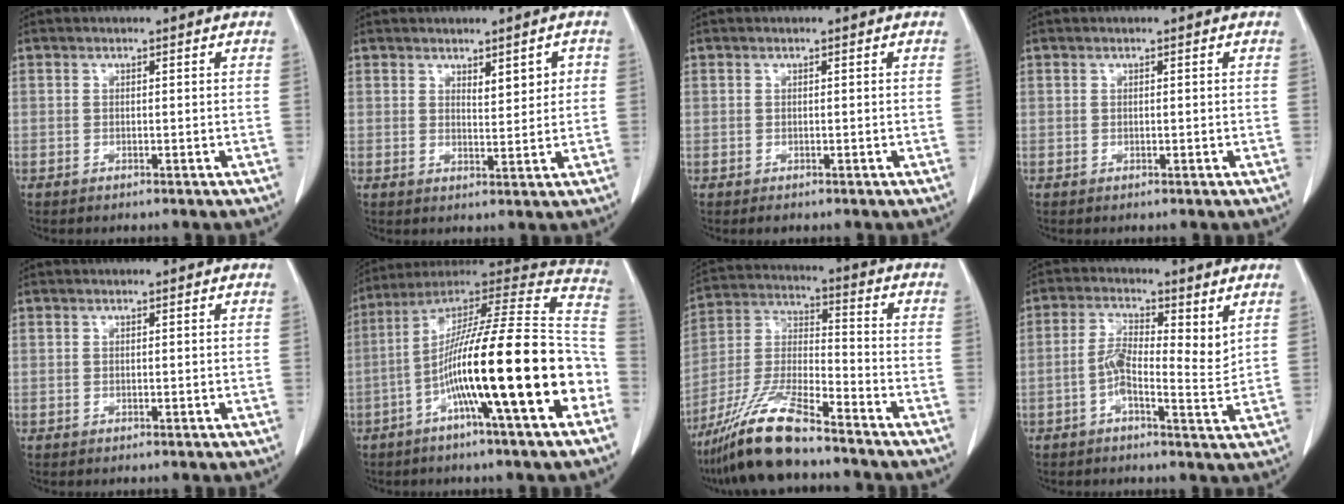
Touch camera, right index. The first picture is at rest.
{"total": 3.4, "force": [1.3, 1.3, 2.8], "torque": [-0.041, 0.002, 0.025]}
{"total": 0.7, "force": [-0.5, 0.5, 0.2], "torque": [-0.004, 0.003, -0.005]}
{"total": 0.0}
{"total": 0.0}
{"total": 24.0, "force": [-7.3, 0.6, 22.8], "torque": [-0.331, 0.005, -0.126]}
{"total": 13.9, "force": [-10.8, 1.7, 8.6], "torque": [-0.183, -0.016, -0.199]}
{"total": 5.9, "force": [1.0, 2.0, 5.5], "torque": [-0.100, 0.017, 0.011]}